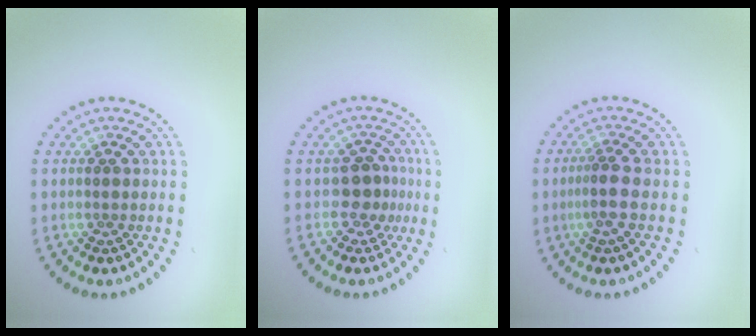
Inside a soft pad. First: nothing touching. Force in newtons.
{"total": 2.3, "press": 1.6, "slide": 1.6}
{"total": 2.0, "press": 1.7, "slide": 1.1}